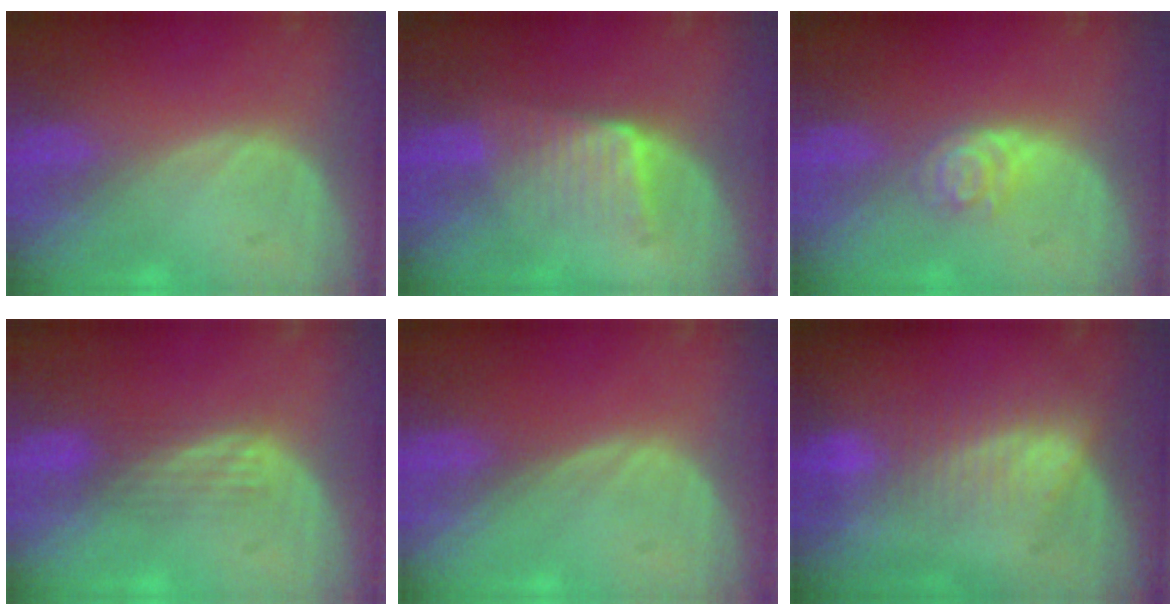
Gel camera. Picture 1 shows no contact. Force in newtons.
{"total": 6.7, "press": 6.0, "slide": 3.1}
{"total": 4.0, "press": 3.6, "slide": 1.9}
{"total": 2.9, "press": 2.9, "slide": 0.2}
{"total": 0.0}
{"total": 7.1, "press": 6.3, "slide": 3.4}